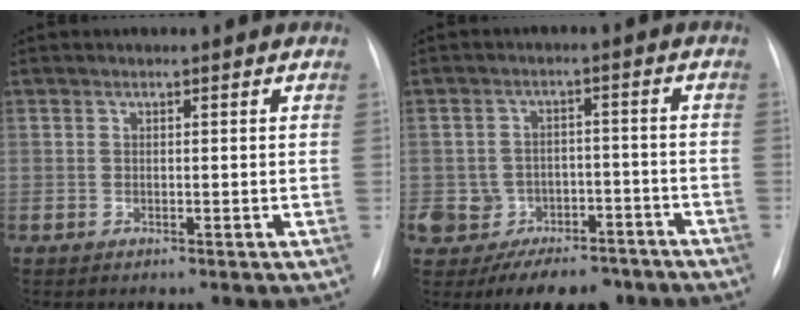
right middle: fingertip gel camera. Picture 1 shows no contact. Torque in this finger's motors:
{"motor_torque": [1.09, -1.05, 0.60, 0.11]}